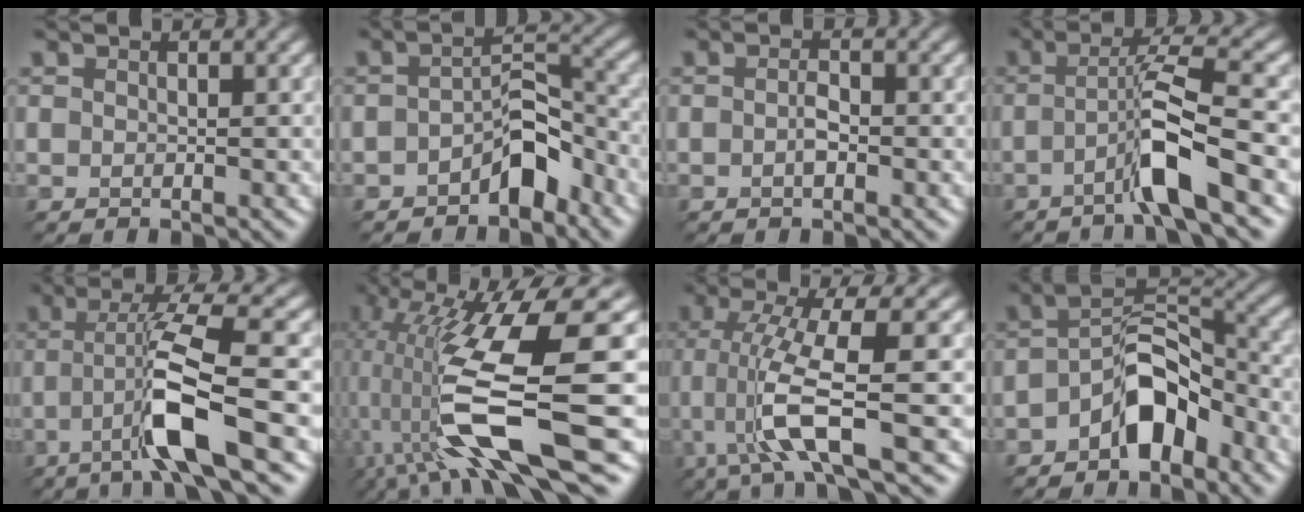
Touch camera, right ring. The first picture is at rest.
{"total": 4.0, "force": [-3.0, 1.2, 2.3], "torque": [-0.038, 0.022, -0.041]}
{"total": 0.6, "force": [-0.4, -0.4, 0.3], "torque": [-0.017, 0.007, 0.003]}
{"total": 5.0, "force": [-2.7, -0.4, 4.2], "torque": [-0.082, 0.023, -0.044]}
{"total": 6.4, "force": [-2.6, 0.0, 5.8], "torque": [-0.120, 0.019, -0.037]}
{"total": 12.5, "force": [-1.1, 2.6, 12.2], "torque": [-0.237, 0.000, 0.003]}
{"total": 6.9, "force": [-1.5, 0.5, 6.7], "torque": [-0.138, 0.009, -0.015]}
{"total": 5.6, "force": [-4.0, 2.1, 3.4], "torque": [-0.059, 0.020, -0.066]}